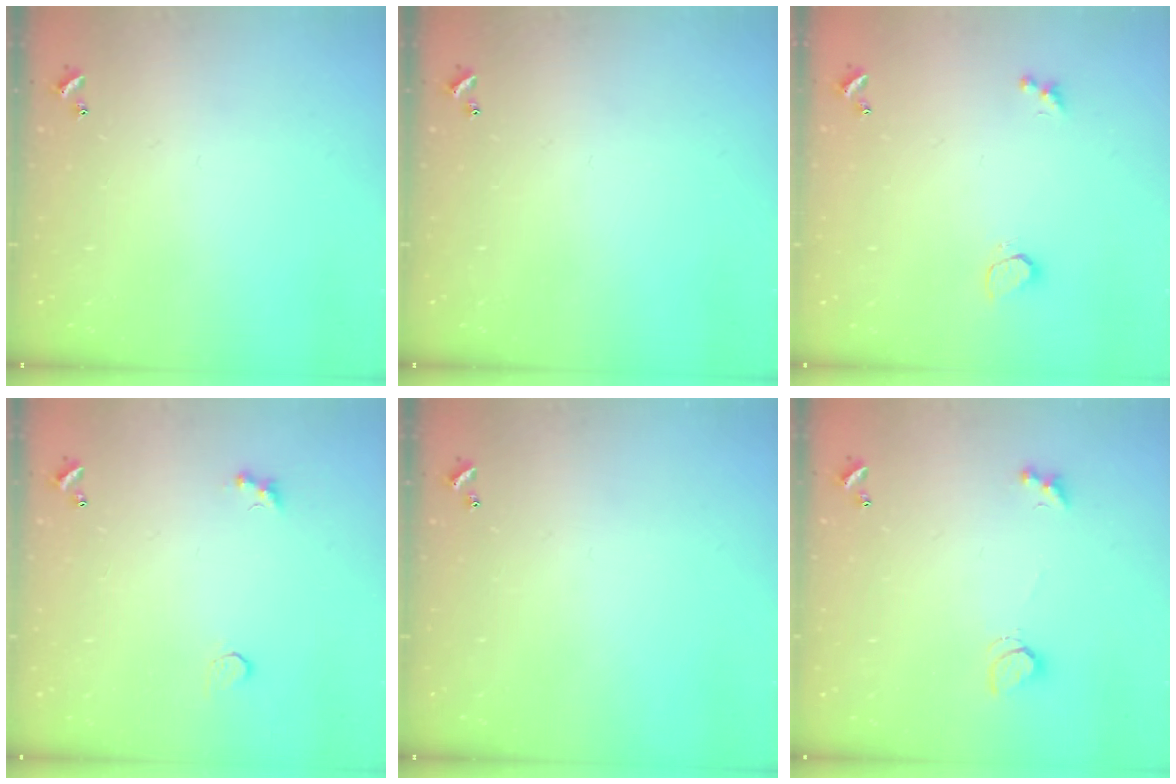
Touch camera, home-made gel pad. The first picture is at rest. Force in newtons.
{"total": 0.0}
{"total": 2.6, "press": 2.3, "slide": 1.3}
{"total": 2.8, "press": 2.7, "slide": 0.8}
{"total": 0.0}
{"total": 2.8, "press": 2.8, "slide": 0.6}